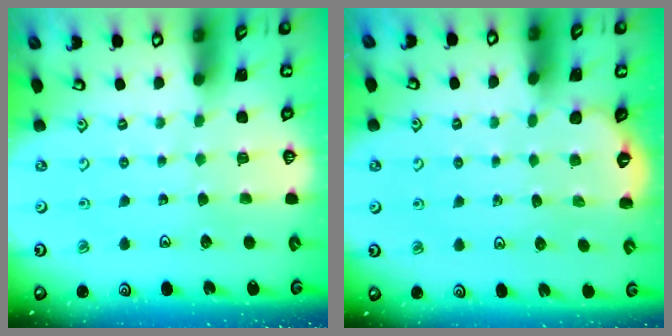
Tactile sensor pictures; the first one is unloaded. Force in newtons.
{"total": 1.5, "press": 1.0, "slide": 1.1}